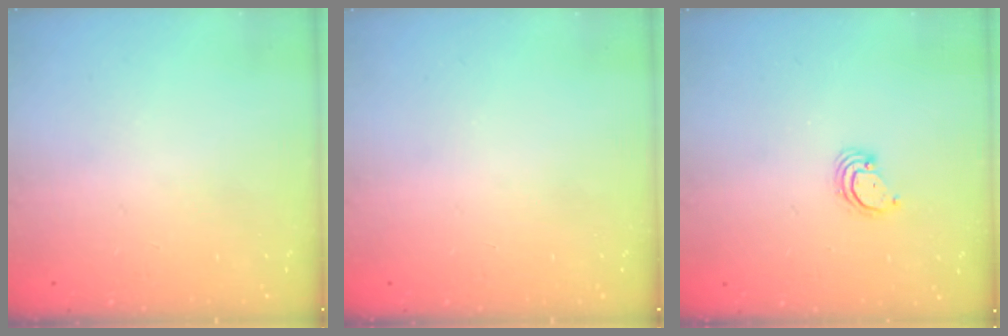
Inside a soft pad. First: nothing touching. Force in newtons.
{"total": 0.0}
{"total": 2.9, "press": 2.9, "slide": 0.3}